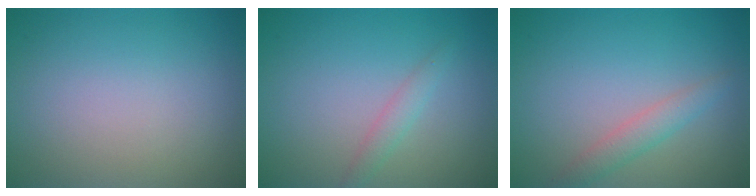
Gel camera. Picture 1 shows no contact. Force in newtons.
{"total": 1.4, "press": 1.4, "slide": 0.0}
{"total": 2.0, "press": 2.0, "slide": 0.0}